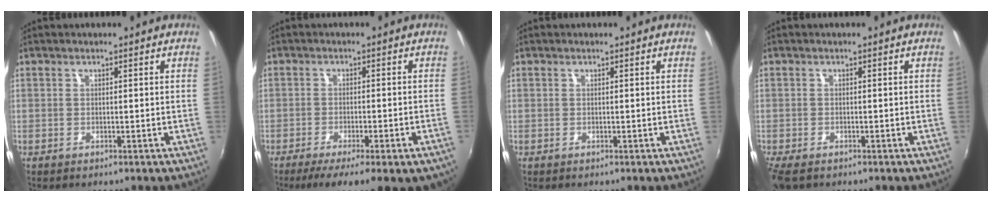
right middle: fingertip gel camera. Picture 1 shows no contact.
{"total": 11.7, "force": [-7.7, 2.3, 8.5], "torque": [-0.147, -0.044, -0.105]}
{"total": 0.0}
{"total": 4.2, "force": [-2.9, 1.8, 2.4], "torque": [-0.057, -0.018, -0.054]}